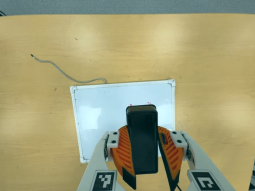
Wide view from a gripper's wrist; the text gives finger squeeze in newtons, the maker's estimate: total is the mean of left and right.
{"total": 9.8, "left": 9.4, "right": 10.2}